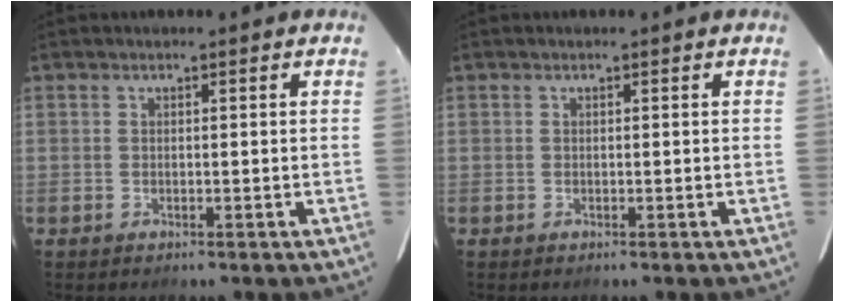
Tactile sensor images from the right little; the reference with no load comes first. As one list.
[{"total": 0.0}]